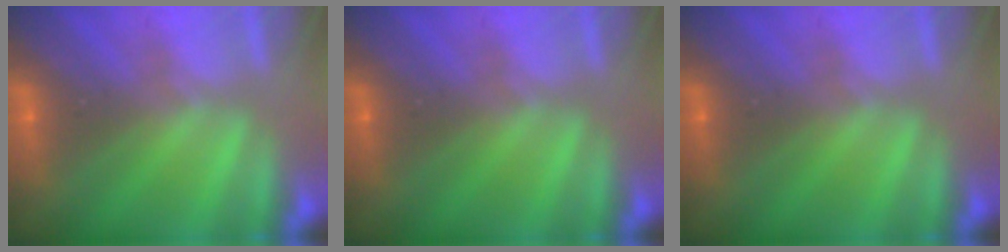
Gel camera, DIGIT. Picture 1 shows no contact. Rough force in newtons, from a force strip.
{"total": 0.0}
{"total": 0.0}